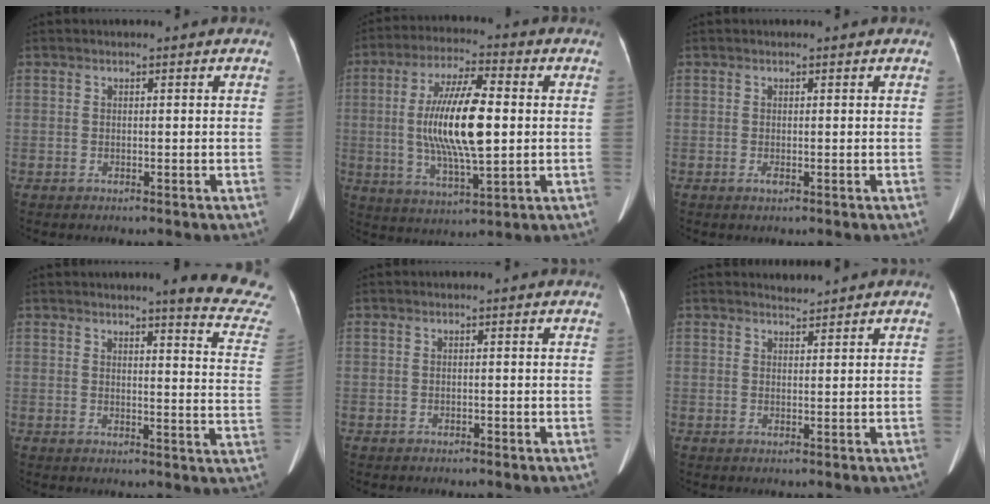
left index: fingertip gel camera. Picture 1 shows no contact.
{"total": 14.0, "force": [0.1, 3.1, 13.6], "torque": [-0.262, -0.003, 0.003]}
{"total": 0.6, "force": [-0.2, 0.2, 0.5], "torque": [-0.010, -0.008, -0.005]}
{"total": 12.5, "force": [11.7, -0.8, 4.1], "torque": [-0.032, -0.105, 0.104]}
{"total": 0.6, "force": [-0.6, 0.1, 0.0], "torque": [0.000, -0.007, -0.012]}
{"total": 1.2, "force": [1.1, -0.3, -0.3], "torque": [-0.006, -0.001, 0.021]}